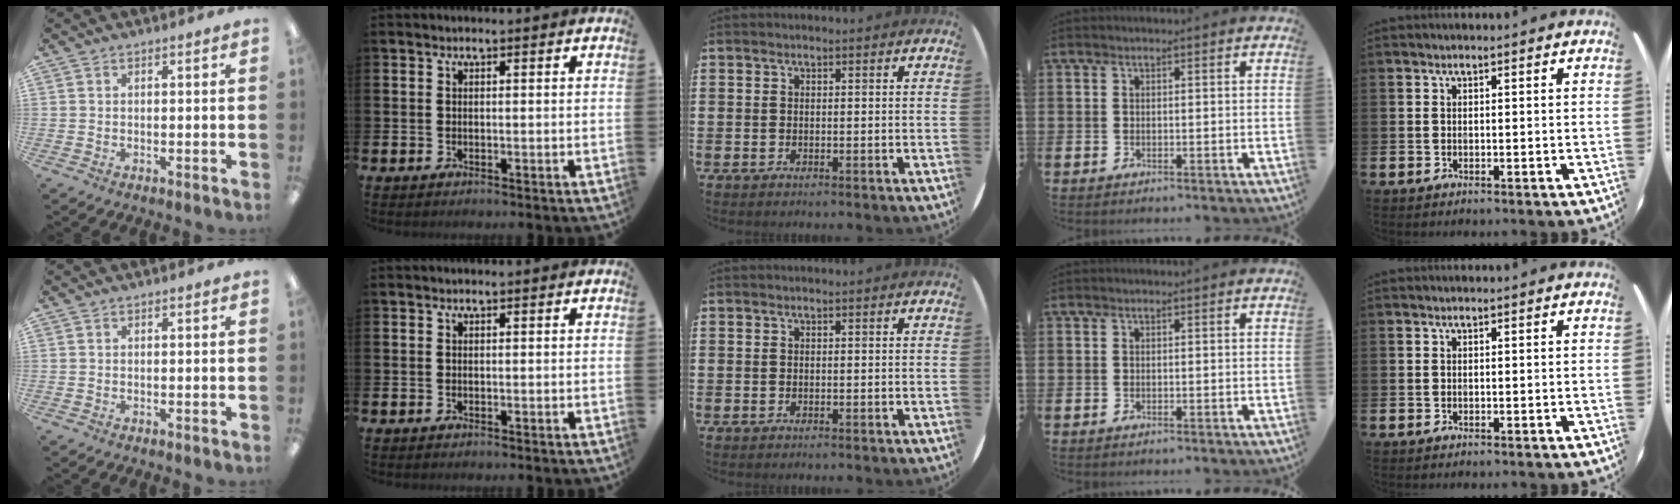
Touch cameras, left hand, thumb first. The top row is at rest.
{}